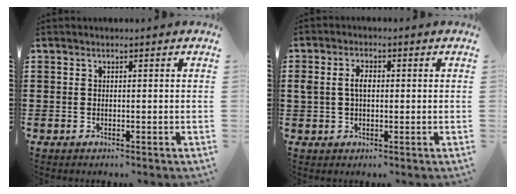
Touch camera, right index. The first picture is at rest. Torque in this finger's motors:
{"motor_torque": [0.22, -0.12, 0.11, 0.09]}